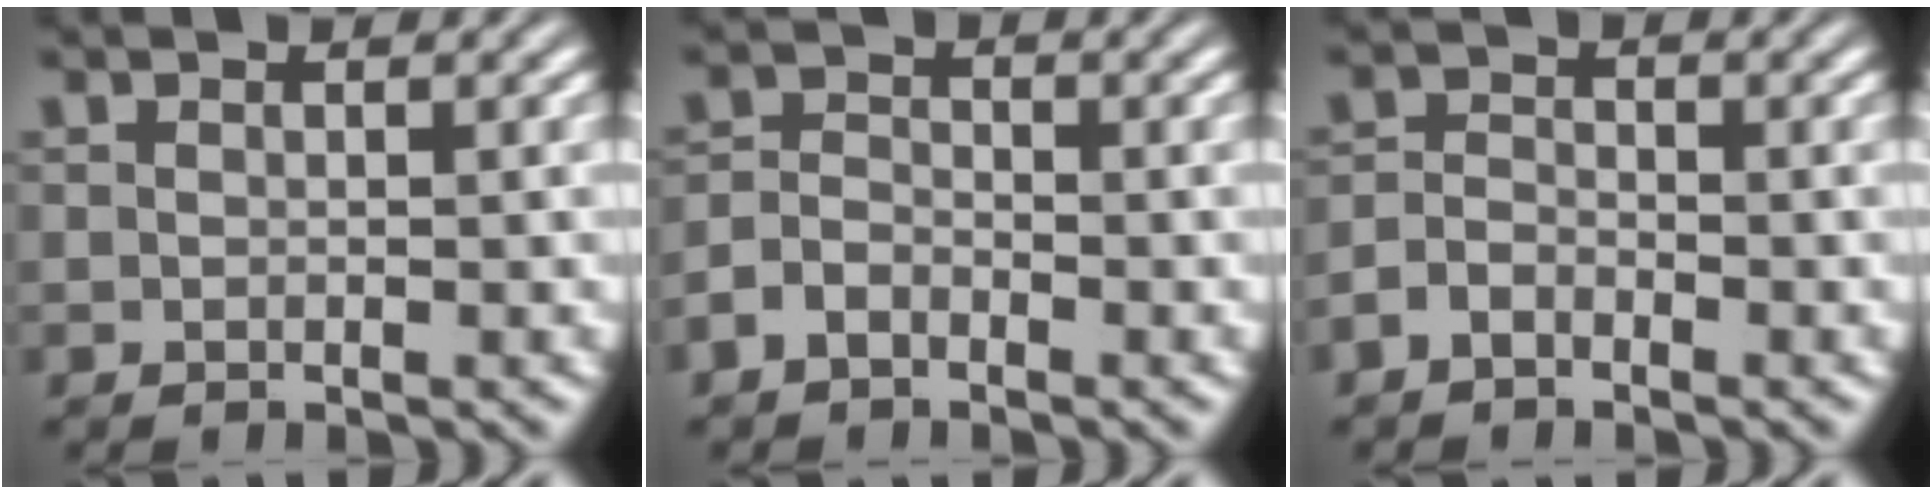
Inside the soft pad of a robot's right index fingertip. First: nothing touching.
{"total": 1.8, "force": [-1.6, 0.7, 0.6], "torque": [-0.004, -0.011, -0.025]}
{"total": 1.7, "force": [-1.6, 0.3, 0.4], "torque": [0.001, -0.009, -0.025]}